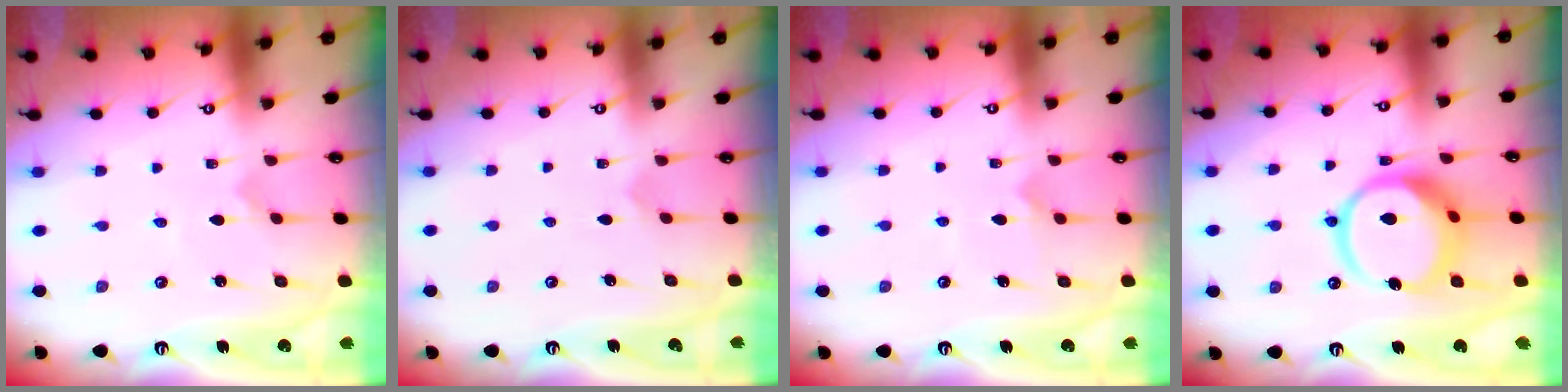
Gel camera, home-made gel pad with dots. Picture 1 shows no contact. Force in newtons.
{"total": 2.8, "press": 2.8, "slide": 0.3}
{"total": 7.0, "press": 7.0, "slide": 0.6}
{"total": 13.5, "press": 13.4, "slide": 1.3}